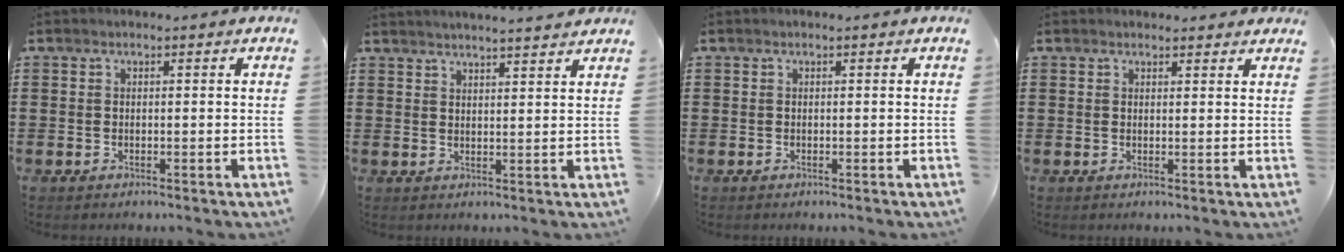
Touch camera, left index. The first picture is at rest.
{"total": 2.6, "force": [2.6, -0.4, 0.3], "torque": [-0.014, -0.009, 0.046]}
{"total": 0.0}
{"total": 1.5, "force": [1.4, 0.3, 0.2], "torque": [-0.006, 0.003, 0.028]}